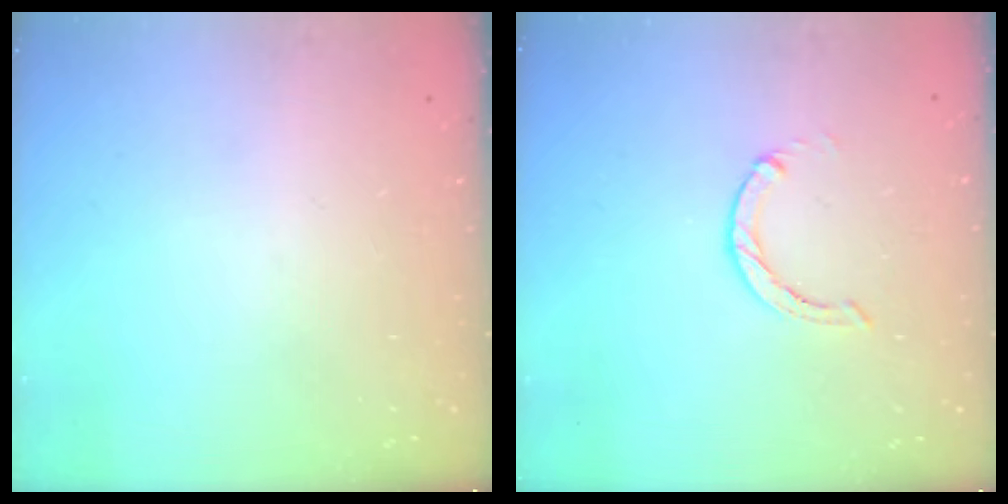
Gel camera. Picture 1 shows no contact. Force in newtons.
{"total": 0.0}